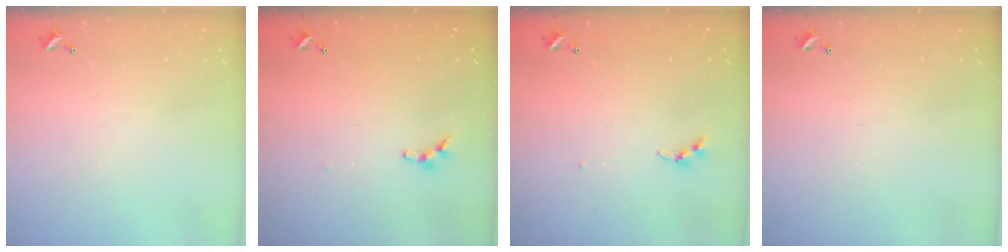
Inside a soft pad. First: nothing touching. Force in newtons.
{"total": 5.5, "press": 5.5, "slide": 0.6}
{"total": 3.5, "press": 3.4, "slide": 0.4}
{"total": 0.0}